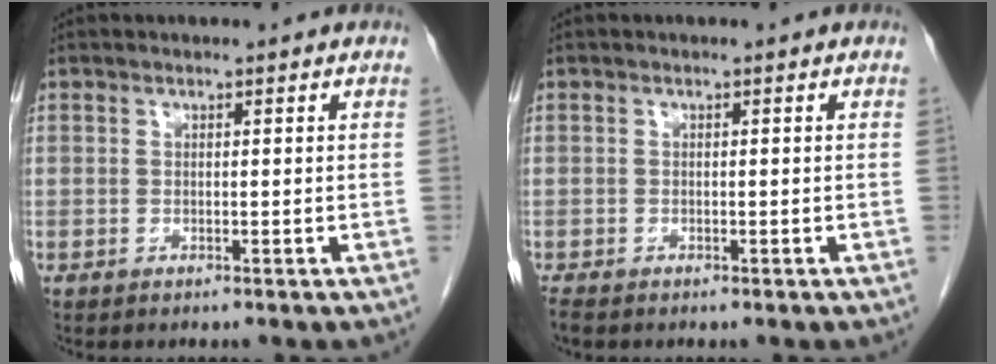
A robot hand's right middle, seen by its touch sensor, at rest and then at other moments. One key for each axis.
{"total": 1.1, "fx": -0.9, "fy": 0.4, "fz": 0.6, "tx": -0.021, "ty": -0.006, "tz": -0.014}